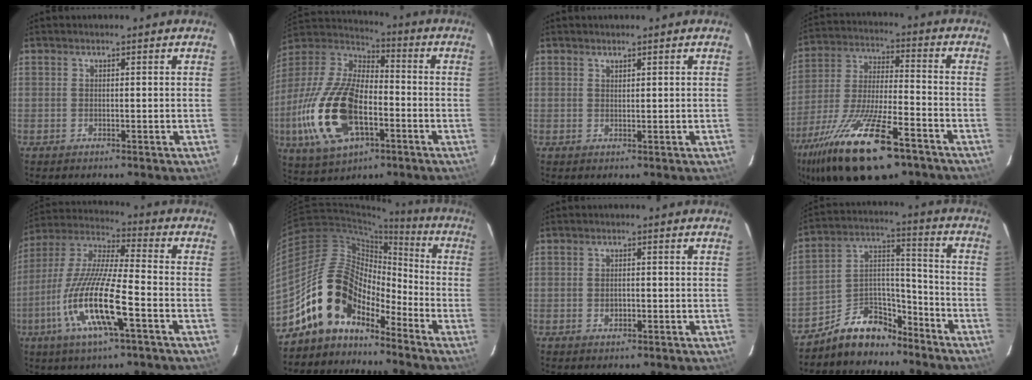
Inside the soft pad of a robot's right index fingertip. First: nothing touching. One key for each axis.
{"total": 22.8, "fx": -7.0, "fy": 11.6, "fz": 18.3, "tx": -0.405, "ty": -0.018, "tz": -0.124}
{"total": 0.6, "fx": 0.6, "fy": 0.1, "fz": 0.1, "tx": -0.001, "ty": 0.002, "tz": 0.013}
{"total": 23.4, "fx": -14.7, "fy": 7.1, "fz": 16.7, "tx": -0.336, "ty": -0.050, "tz": -0.258}
{"total": 17.4, "fx": -6.8, "fy": 2.6, "fz": 15.8, "tx": -0.321, "ty": -0.021, "tz": -0.138}
{"total": 13.0, "fx": -9.7, "fy": 6.6, "fz": 5.6, "tx": -0.097, "ty": 0.029, "tz": -0.181}
{"total": 1.7, "fx": -0.5, "fy": 1.3, "fz": 1.1, "tx": -0.017, "ty": 0.002, "tz": -0.008}
{"total": 11.2, "fx": -8.8, "fy": 6.0, "fz": 3.6, "tx": -0.067, "ty": 0.065, "tz": -0.148}